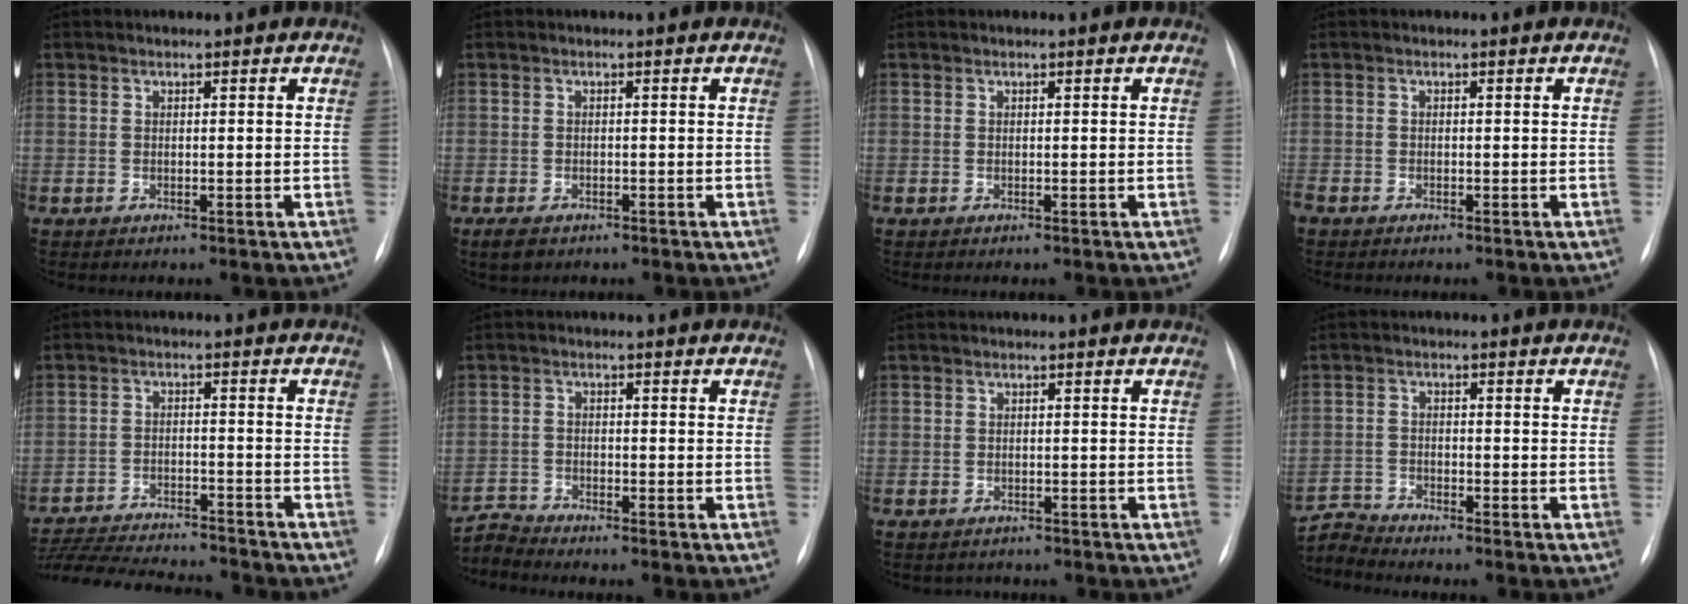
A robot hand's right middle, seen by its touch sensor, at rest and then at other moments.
{"total": 2.7, "force": [-1.8, 1.5, 1.3], "torque": [-0.024, -0.003, -0.023]}
{"total": 0.0}
{"total": 1.7, "force": [-1.4, 0.8, 0.5], "torque": [-0.011, -0.001, -0.022]}
{"total": 19.2, "force": [-17.7, 2.4, 6.8], "torque": [-0.154, -0.027, -0.262]}
{"total": 3.4, "force": [-3.1, -1.0, -0.8], "torque": [0.016, -0.017, -0.060]}
{"total": 1.8, "force": [-1.4, 1.2, -0.4], "torque": [-0.002, 0.003, -0.022]}
{"total": 4.1, "force": [-3.9, -1.2, -0.9], "torque": [0.015, -0.011, -0.073]}